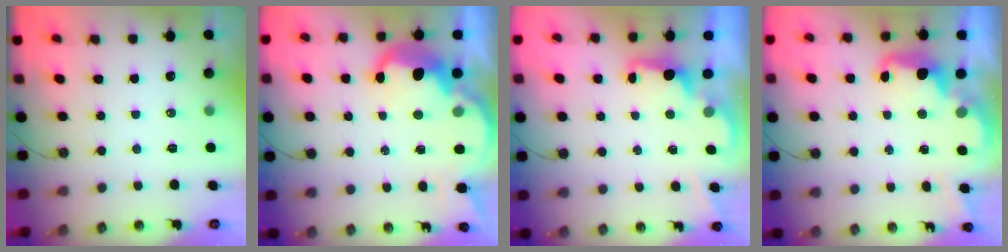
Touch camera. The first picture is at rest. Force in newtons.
{"total": 10.2, "press": 10.2, "slide": 0.8}
{"total": 1.5, "press": 1.4, "slide": 0.7}
{"total": 2.7, "press": 2.6, "slide": 0.7}